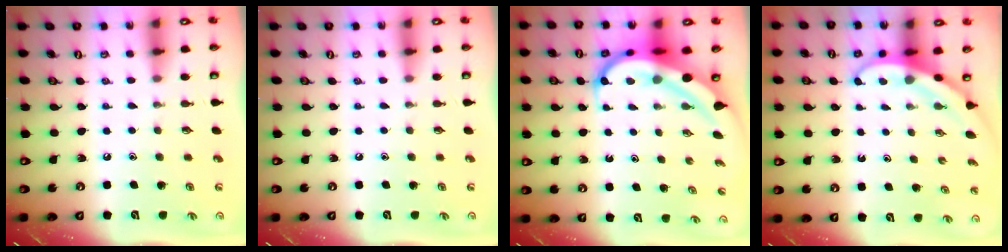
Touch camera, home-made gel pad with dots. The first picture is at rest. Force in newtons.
{"total": 0.0}
{"total": 10.0, "press": 9.8, "slide": 1.6}
{"total": 3.6, "press": 3.6, "slide": 0.1}